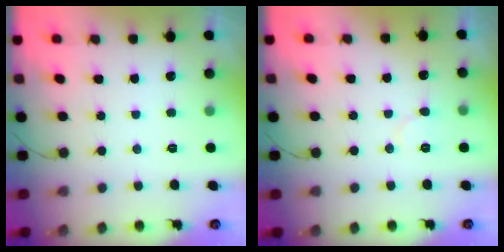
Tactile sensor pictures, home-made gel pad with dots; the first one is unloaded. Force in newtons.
{"total": 5.1, "press": 5.1, "slide": 0.6}